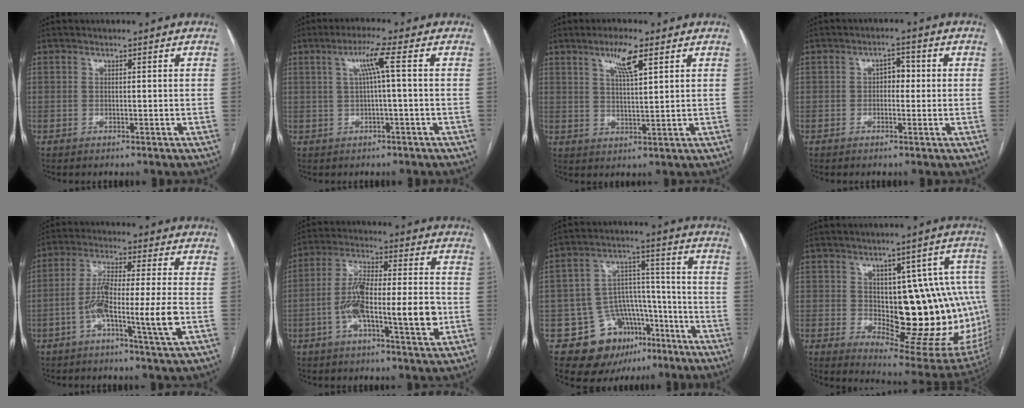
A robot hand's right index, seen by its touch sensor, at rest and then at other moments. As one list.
[{"total": 4.5, "force": [0.8, -0.8, 4.3], "torque": [-0.081, 0.012, 0.020]}, {"total": 5.9, "force": [3.3, 0.8, 4.8], "torque": [-0.088, 0.000, 0.059]}, {"total": 2.8, "force": [0.0, 1.7, 2.2], "torque": [-0.027, 0.015, -0.003]}, {"total": 10.4, "force": [-3.1, -0.2, 9.9], "torque": [-0.187, -0.001, -0.061]}, {"total": 13.7, "force": [-3.0, 3.0, 13.0], "torque": [-0.228, 0.015, -0.051]}, {"total": 13.5, "force": [-7.5, 10.0, 5.1], "torque": [-0.066, 0.063, -0.103]}, {"total": 23.9, "force": [-1.2, 9.4, 21.9], "torque": [-0.207, 0.028, 0.012]}]